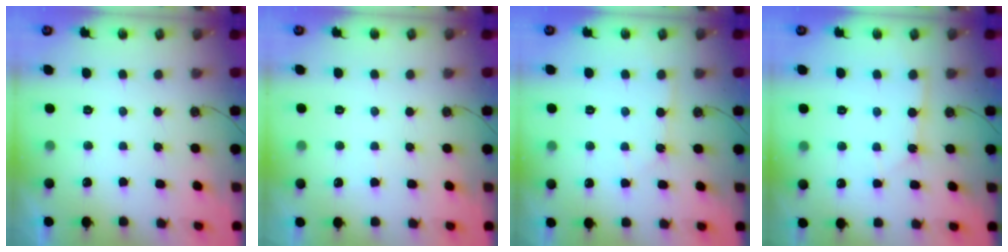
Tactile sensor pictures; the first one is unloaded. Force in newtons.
{"total": 3.2, "press": 3.2, "slide": 0.5}
{"total": 4.8, "press": 4.8, "slide": 0.6}
{"total": 2.5, "press": 2.5, "slide": 0.3}